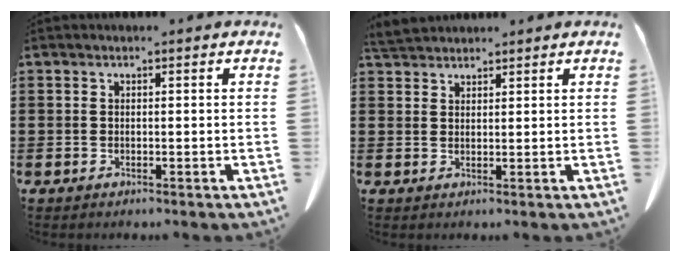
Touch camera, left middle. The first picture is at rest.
{"total": 3.2, "force": [3.1, 0.5, 0.7], "torque": [-0.023, -0.006, 0.062]}